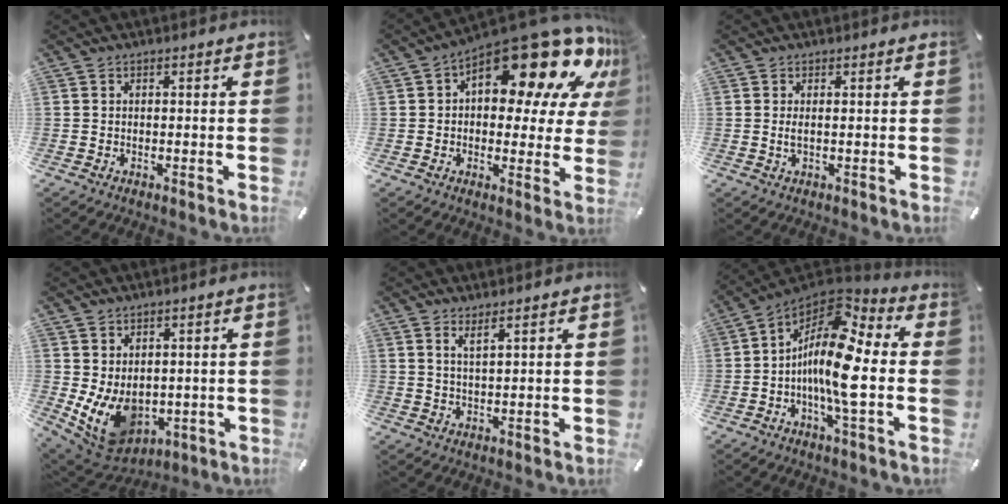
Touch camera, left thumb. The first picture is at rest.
{"total": 21.8, "force": [12.3, 10.3, 14.7], "torque": [-0.196, -0.091, 0.206]}
{"total": 1.9, "force": [0.1, 0.3, 1.9], "torque": [-0.044, -0.007, 0.000]}
{"total": 10.0, "force": [-1.1, 8.0, 5.9], "torque": [-0.115, -0.010, -0.015]}
{"total": 2.4, "force": [1.9, -0.2, 1.4], "torque": [-0.030, -0.004, 0.035]}
{"total": 16.7, "force": [-1.6, 5.7, 15.6], "torque": [-0.335, -0.024, -0.040]}